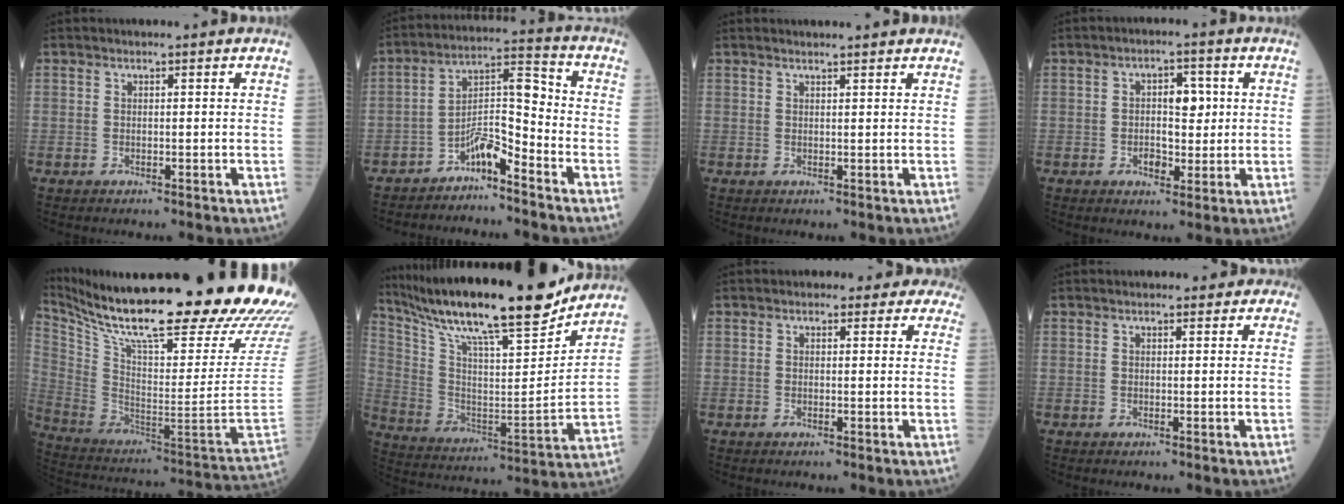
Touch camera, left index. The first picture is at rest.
{"total": 6.6, "force": [-4.7, 1.4, 4.5], "torque": [-0.084, 0.020, -0.087]}
{"total": 4.1, "force": [3.9, 0.1, 1.3], "torque": [-0.020, 0.020, 0.045]}
{"total": 5.2, "force": [0.5, 3.1, 4.2], "torque": [-0.065, 0.014, 0.013]}
{"total": 38.2, "force": [30.6, 3.6, 22.6], "torque": [-0.364, -0.103, 0.445]}
{"total": 24.9, "force": [20.9, 2.8, 13.2], "torque": [-0.250, -0.013, 0.337]}
{"total": 4.1, "force": [3.1, 2.4, 1.1], "torque": [0.004, 0.008, 0.019]}
{"total": 0.9, "force": [0.4, 0.8, 0.4], "torque": [0.000, 0.001, -0.002]}